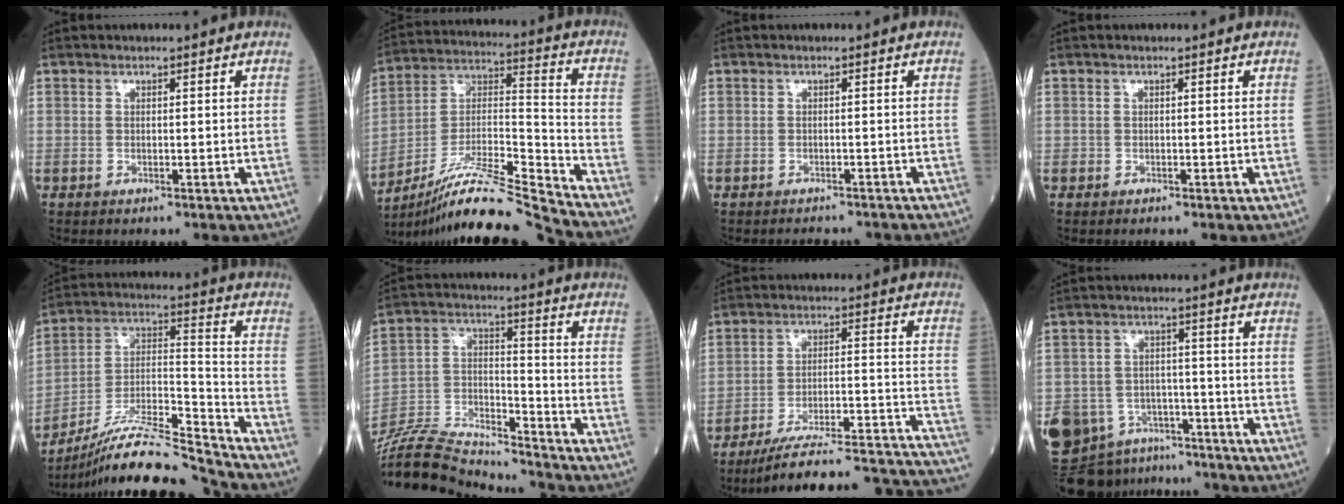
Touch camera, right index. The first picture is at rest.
{"total": 16.1, "force": [-14.6, -2.2, 6.5], "torque": [-0.115, 0.025, -0.264]}
{"total": 3.6, "force": [-3.4, 0.7, 0.8], "torque": [-0.003, -0.006, -0.039]}
{"total": 0.0}
{"total": 16.3, "force": [-15.1, -1.2, 5.8], "torque": [-0.103, 0.025, -0.274]}
{"total": 17.4, "force": [-16.8, 2.4, 3.8], "torque": [-0.084, 0.022, -0.296]}
{"total": 23.0, "force": [-20.3, 1.2, 10.7], "torque": [-0.082, 0.018, -0.287]}
{"total": 12.9, "force": [-9.6, 7.8, 3.7], "torque": [-0.081, 0.023, -0.144]}